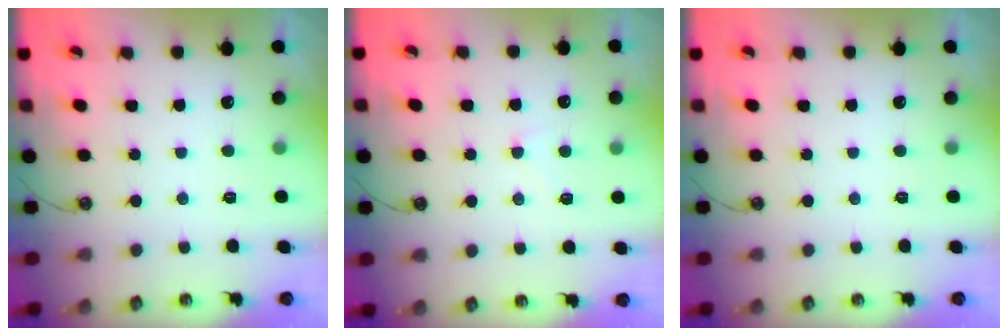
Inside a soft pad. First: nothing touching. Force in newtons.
{"total": 1.1, "press": 1.0, "slide": 0.5}
{"total": 0.0}